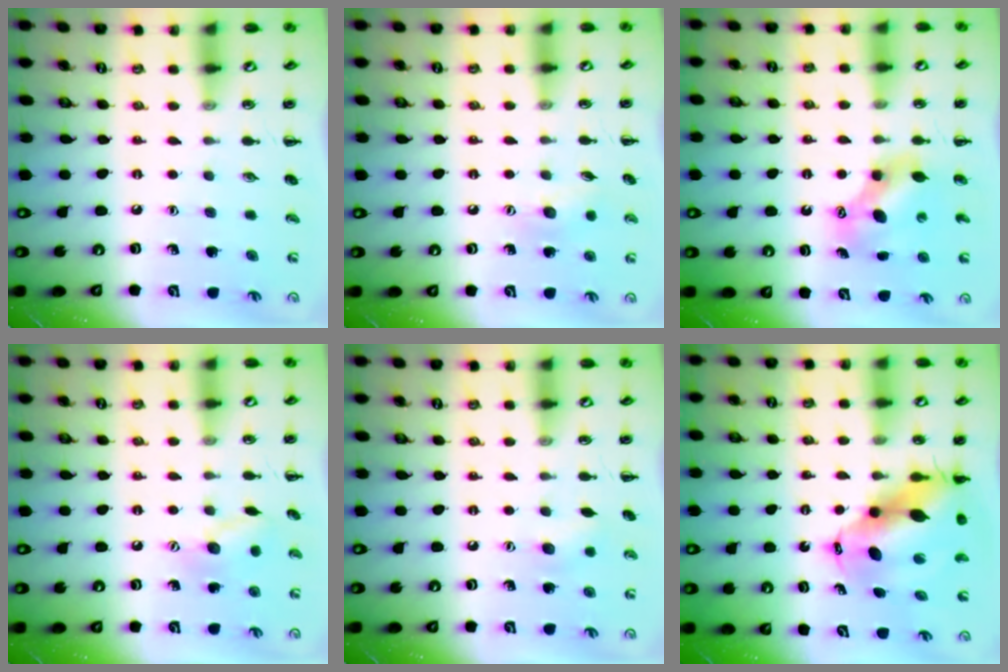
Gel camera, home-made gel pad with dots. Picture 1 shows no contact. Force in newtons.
{"total": 7.2, "press": 7.1, "slide": 1.3}
{"total": 7.3, "press": 7.3, "slide": 0.7}
{"total": 8.5, "press": 8.4, "slide": 0.9}
{"total": 7.2, "press": 7.0, "slide": 1.6}
{"total": 11.5, "press": 11.1, "slide": 3.0}